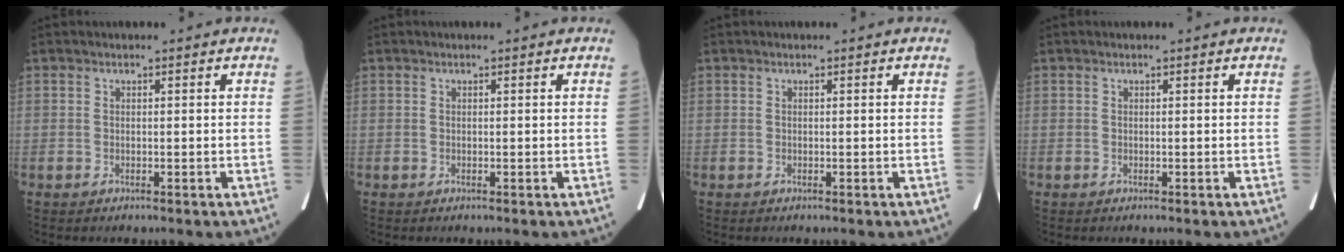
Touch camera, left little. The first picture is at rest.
{"total": 0.0}
{"total": 0.0}
{"total": 0.0}